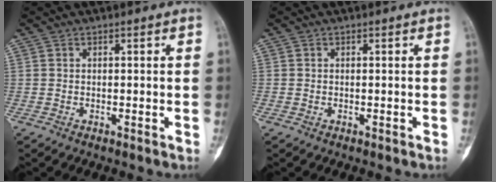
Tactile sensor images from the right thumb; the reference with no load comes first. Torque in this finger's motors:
{"motor_torque": [-0.12, -0.11, -0.18, -0.25, -0.01]}